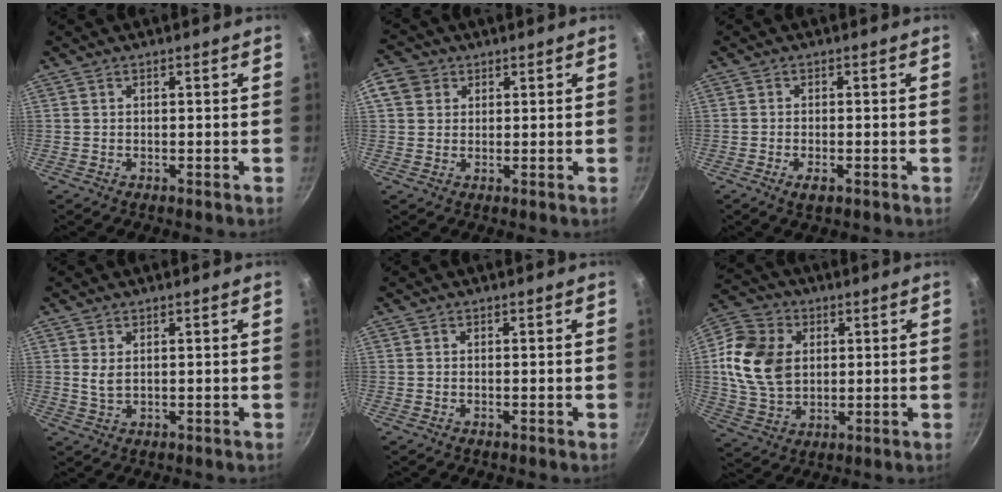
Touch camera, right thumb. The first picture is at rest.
{"total": 4.8, "force": [1.7, 4.1, 1.8], "torque": [-0.012, 0.002, 0.021]}
{"total": 2.6, "force": [-1.2, 1.1, 2.0], "torque": [-0.044, 0.000, -0.024]}
{"total": 2.5, "force": [0.7, 1.3, 1.9], "torque": [-0.036, -0.007, 0.017]}
{"total": 0.0}
{"total": 14.8, "force": [2.3, 11.2, 9.4], "torque": [-0.163, -0.005, 0.042]}